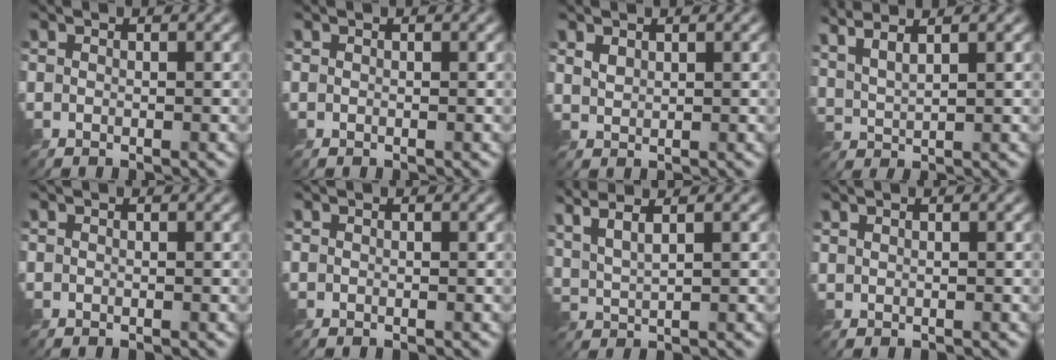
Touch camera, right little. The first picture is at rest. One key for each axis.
{"total": 0.0}
{"total": 1.1, "fx": 0.8, "fy": 0.5, "fz": 0.5, "tx": -0.016, "ty": 0.000, "tz": 0.020}
{"total": 4.9, "fx": 3.5, "fy": 1.4, "fz": 3.1, "tx": -0.059, "ty": 0.020, "tz": 0.049}
{"total": 0.0}
{"total": 0.0}
{"total": 5.4, "fx": 3.6, "fy": 1.6, "fz": 3.7, "tx": -0.078, "ty": 0.024, "tz": 0.054}
{"total": 0.6, "fx": 0.6, "fy": 0.2, "fz": 0.2, "tx": -0.005, "ty": 0.000, "tz": 0.013}